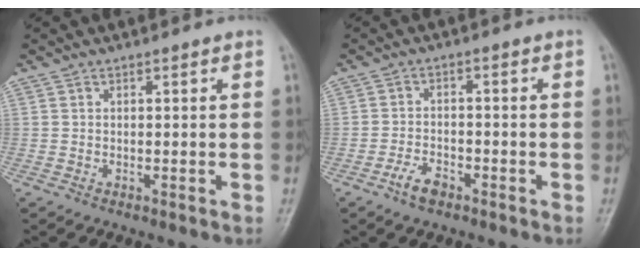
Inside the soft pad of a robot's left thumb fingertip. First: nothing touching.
{"total": 3.8, "force": [-2.6, 2.0, 2.0], "torque": [-0.036, 0.017, -0.049]}